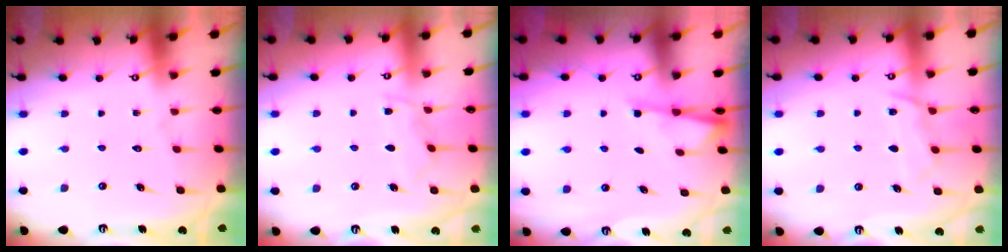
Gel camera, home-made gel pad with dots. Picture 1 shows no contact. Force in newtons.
{"total": 5.1, "press": 5.1, "slide": 0.4}
{"total": 2.2, "press": 2.2, "slide": 0.5}
{"total": 7.7, "press": 7.7, "slide": 0.6}